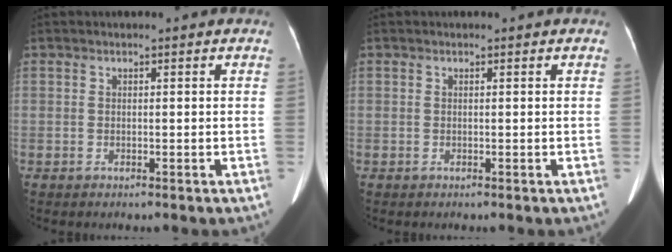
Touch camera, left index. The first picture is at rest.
{"total": 0.0}